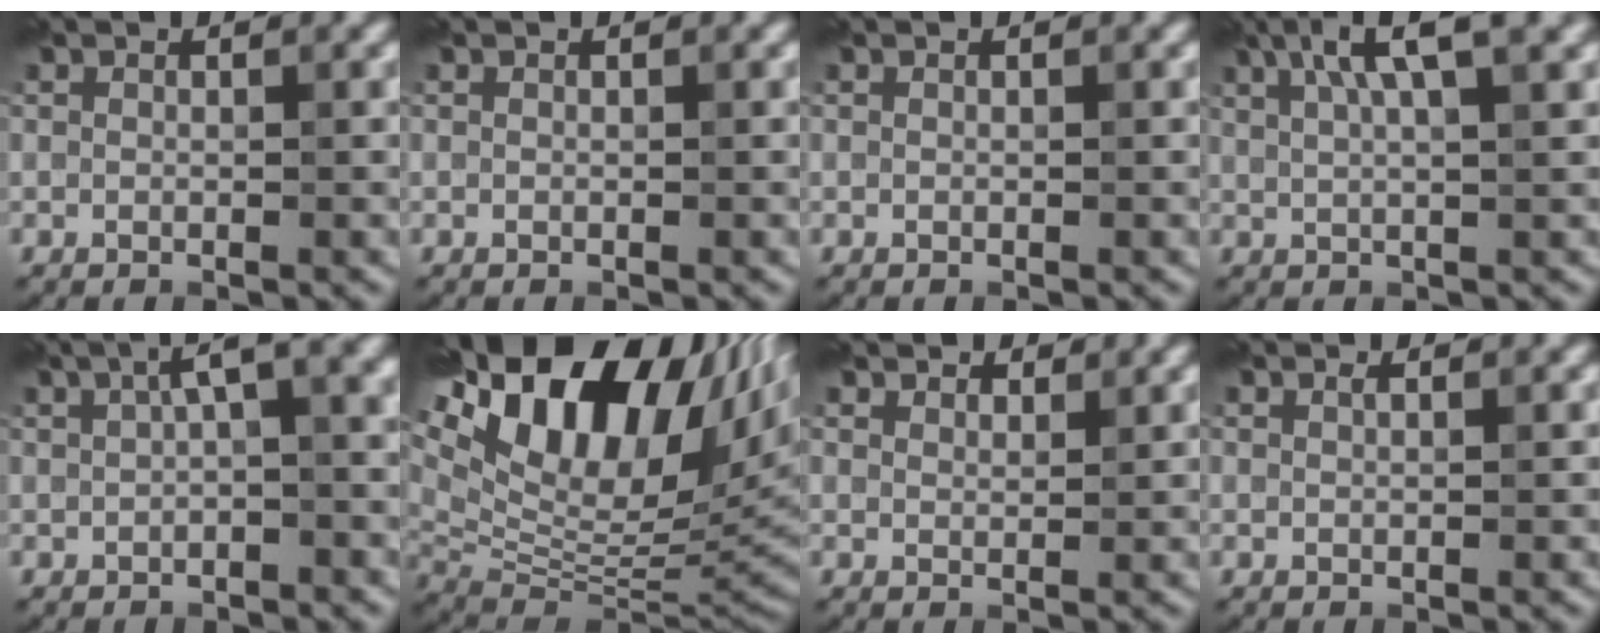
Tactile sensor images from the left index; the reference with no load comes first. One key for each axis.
{"total": 0.0}
{"total": 0.0}
{"total": 5.4, "fx": 3.0, "fy": 1.0, "fz": 4.4, "tx": -0.070, "ty": 0.012, "tz": 0.048}
{"total": 4.7, "fx": 1.7, "fy": 1.2, "fz": 4.2, "tx": -0.056, "ty": 0.019, "tz": 0.017}
{"total": 18.0, "fx": 8.6, "fy": 9.3, "fz": 12.9, "tx": -0.243, "ty": 0.040, "tz": 0.152}
{"total": 2.5, "fx": 2.3, "fy": 0.9, "fz": 0.2, "tx": -0.008, "ty": -0.009, "tz": 0.042}
{"total": 0.6, "fx": 0.5, "fy": 0.1, "fz": 0.1, "tx": -0.001, "ty": 0.000, "tz": 0.011}